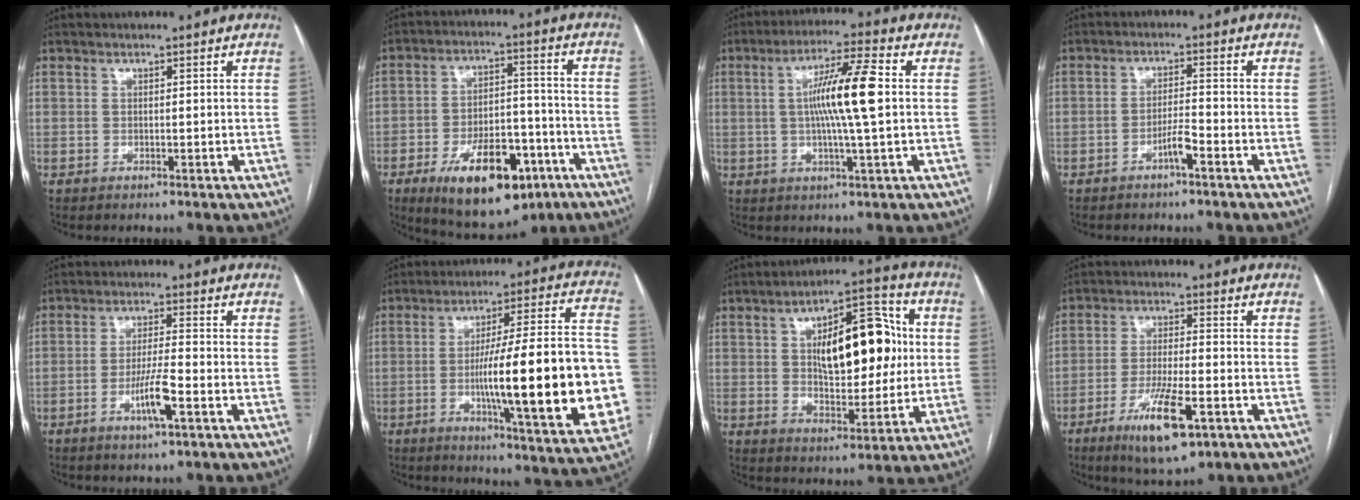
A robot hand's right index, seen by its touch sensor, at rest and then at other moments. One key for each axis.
{"total": 16.4, "fx": -8.5, "fy": 7.4, "fz": 11.9, "tx": -0.189, "ty": 0.007, "tz": -0.122}
{"total": 10.6, "fx": 0.8, "fy": 0.0, "fz": 10.5, "tx": -0.192, "ty": 0.006, "tz": 0.011}
{"total": 3.2, "fx": -1.9, "fy": 0.1, "fz": 2.5, "tx": -0.045, "ty": 0.000, "tz": -0.035}
{"total": 6.0, "fx": -2.6, "fy": 0.3, "fz": 5.4, "tx": -0.104, "ty": -0.007, "tz": -0.047}
{"total": 25.6, "fx": -4.0, "fy": 3.1, "fz": 25.1, "tx": -0.312, "ty": 0.013, "tz": -0.053}
{"total": 15.8, "fx": 2.8, "fy": 6.7, "fz": 14.1, "tx": -0.212, "ty": 0.028, "tz": 0.047}
{"total": 10.9, "fx": -5.5, "fy": 2.3, "fz": 9.1, "tx": -0.170, "ty": -0.019, "tz": -0.088}